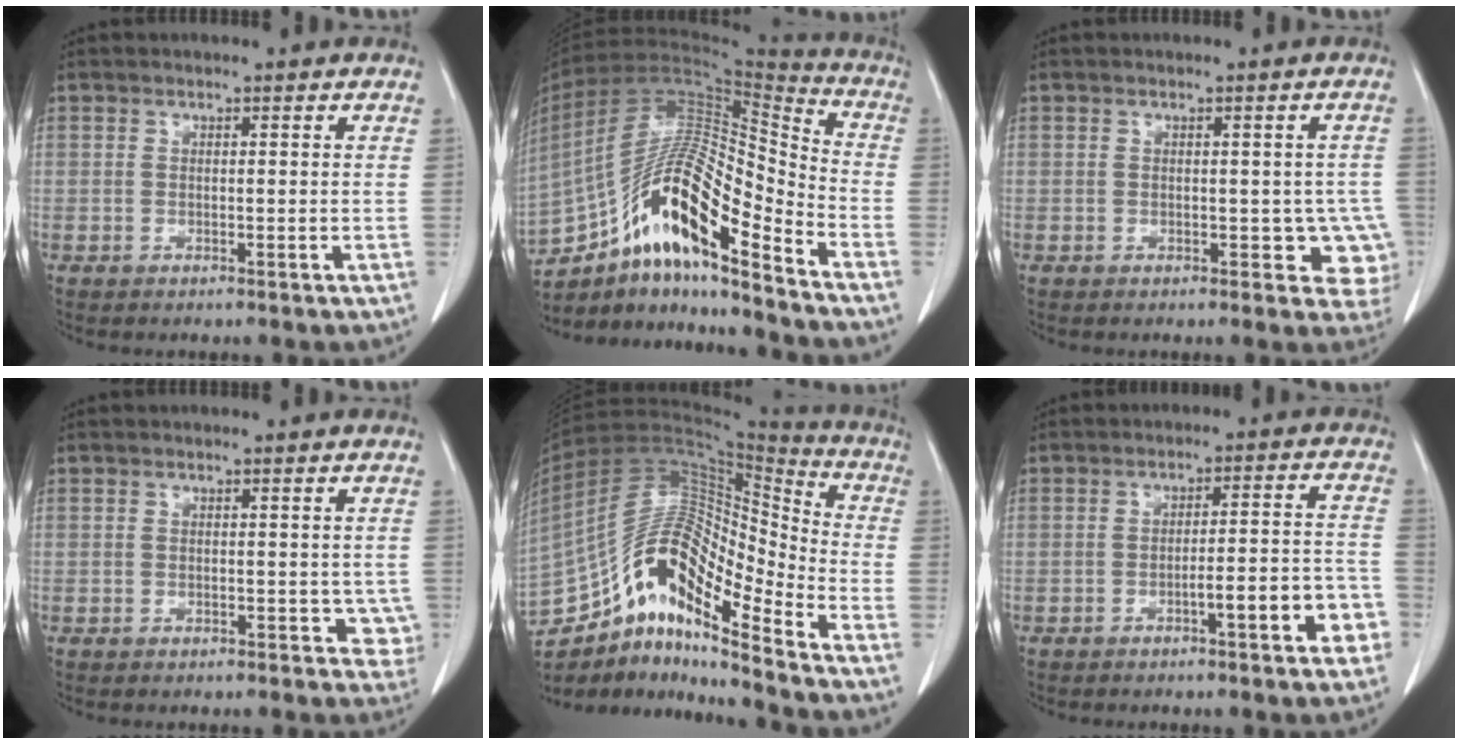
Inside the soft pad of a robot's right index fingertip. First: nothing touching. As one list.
[{"total": 19.9, "force": [-12.2, 3.7, 15.3], "torque": [-0.296, 0.012, -0.215]}, {"total": 4.9, "force": [-0.9, 3.0, 3.8], "torque": [-0.014, 0.013, -0.005]}, {"total": 2.8, "force": [-0.3, 1.9, 2.0], "torque": [-0.004, 0.005, -0.001]}, {"total": 19.1, "force": [-12.5, 4.6, 13.7], "torque": [-0.259, 0.040, -0.219]}, {"total": 7.8, "force": [-3.7, 1.3, 6.7], "torque": [-0.083, 0.026, -0.043]}]